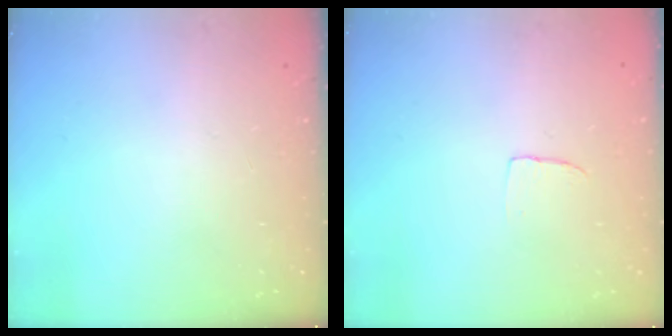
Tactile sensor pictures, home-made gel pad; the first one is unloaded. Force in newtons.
{"total": 2.4, "press": 2.4, "slide": 0.1}